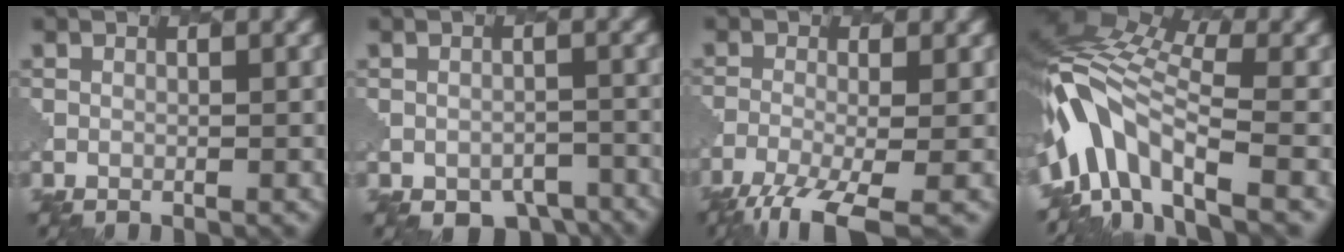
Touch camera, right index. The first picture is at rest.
{"total": 4.1, "force": [-3.1, 2.1, 1.6], "torque": [-0.021, -0.014, -0.032]}
{"total": 6.5, "force": [-4.1, 1.7, 4.7], "torque": [-0.085, -0.017, -0.084]}
{"total": 9.3, "force": [-3.1, 5.1, 7.1], "torque": [-0.127, 0.014, -0.074]}